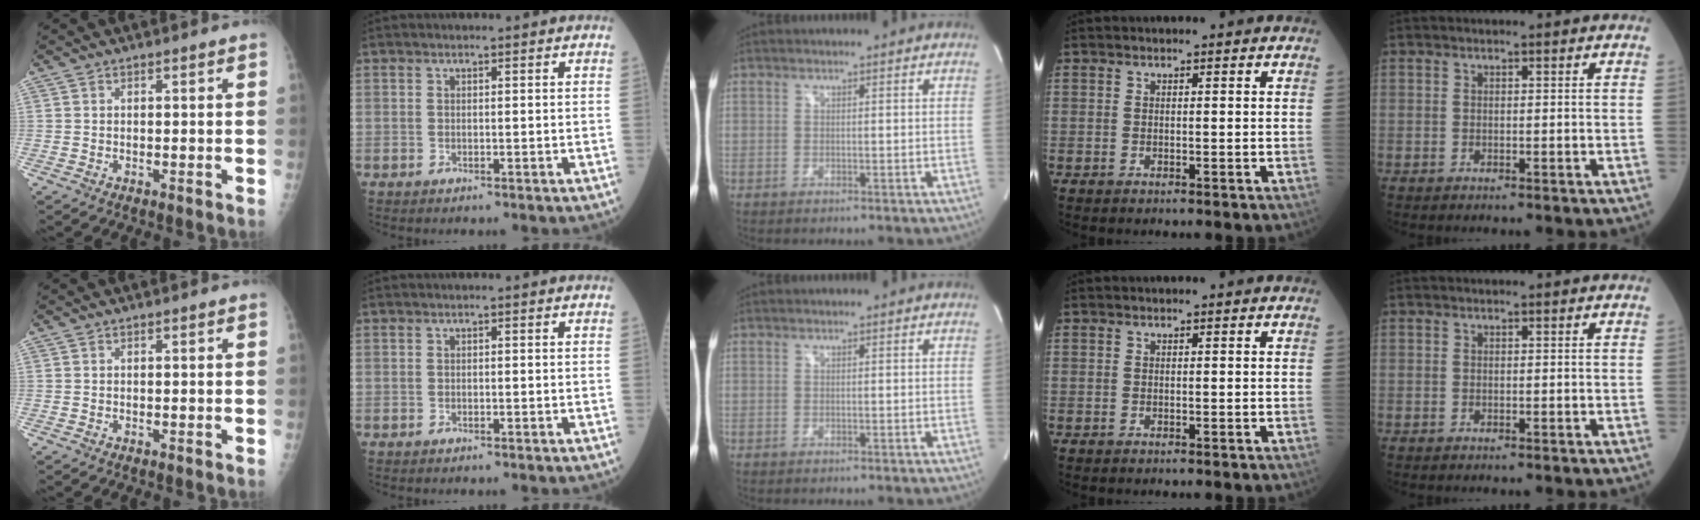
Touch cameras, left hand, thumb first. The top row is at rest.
{}